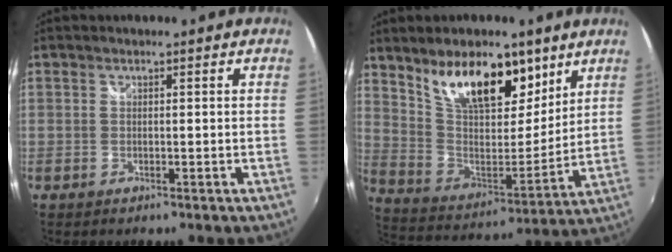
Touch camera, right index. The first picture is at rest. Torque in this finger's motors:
{"motor_torque": [1.16, 0.98, 0.36, 0.11]}